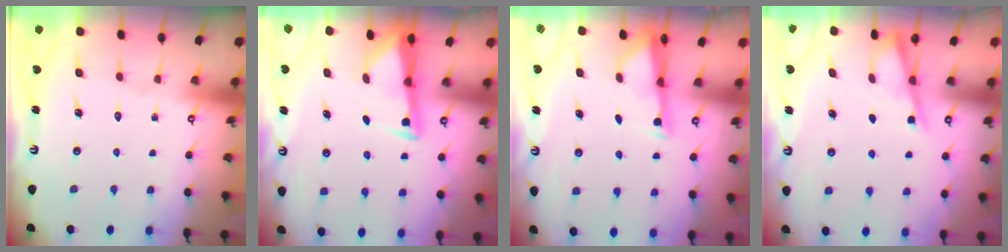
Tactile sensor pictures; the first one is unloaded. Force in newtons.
{"total": 2.9, "press": 2.9, "slide": 0.4}
{"total": 3.0, "press": 2.9, "slide": 0.5}
{"total": 2.9, "press": 2.8, "slide": 0.4}